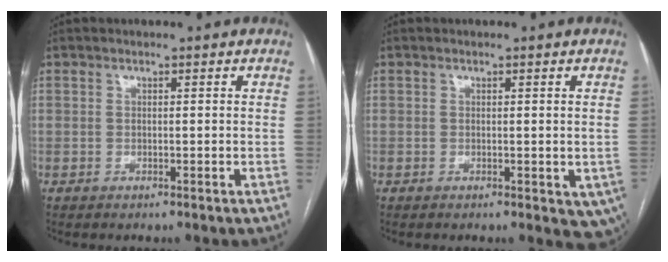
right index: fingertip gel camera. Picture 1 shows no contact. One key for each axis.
{"total": 4.8, "fx": -1.2, "fy": 2.6, "fz": 3.9, "tx": -0.027, "ty": -0.007, "tz": -0.015}